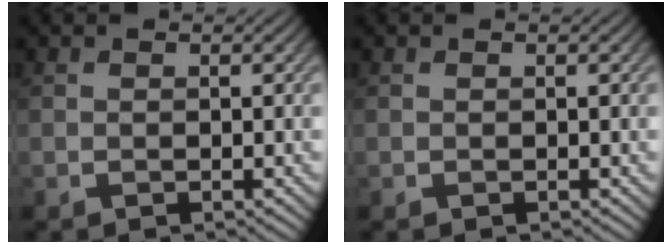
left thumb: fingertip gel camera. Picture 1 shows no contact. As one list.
[{"total": 0.0}]